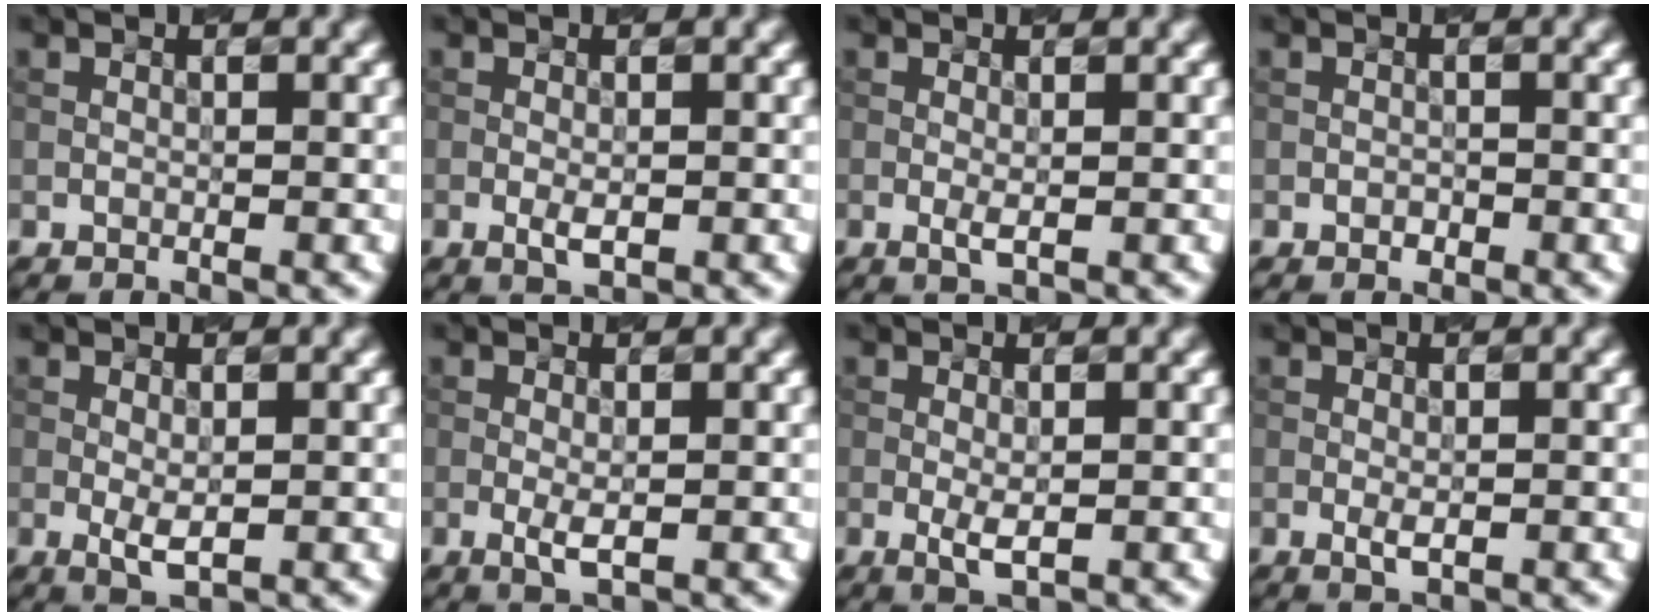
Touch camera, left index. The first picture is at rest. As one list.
[{"total": 1.6, "force": [-0.4, 0.6, 1.4], "torque": [-0.028, -0.004, -0.008]}, {"total": 1.2, "force": [-0.1, 0.3, 1.1], "torque": [-0.023, -0.004, -0.002]}, {"total": 0.6, "force": [-0.3, 0.4, 0.4], "torque": [-0.004, 0.000, -0.006]}, {"total": 2.0, "force": [-0.1, 0.7, 1.9], "torque": [-0.036, -0.005, 0.000]}, {"total": 1.8, "force": [-0.2, 0.5, 1.7], "torque": [-0.034, -0.004, -0.006]}, {"total": 1.9, "force": [-0.2, 0.6, 1.8], "torque": [-0.036, -0.005, -0.003]}, {"total": 1.3, "force": [-0.3, 0.5, 1.2], "torque": [-0.024, -0.004, -0.005]}]